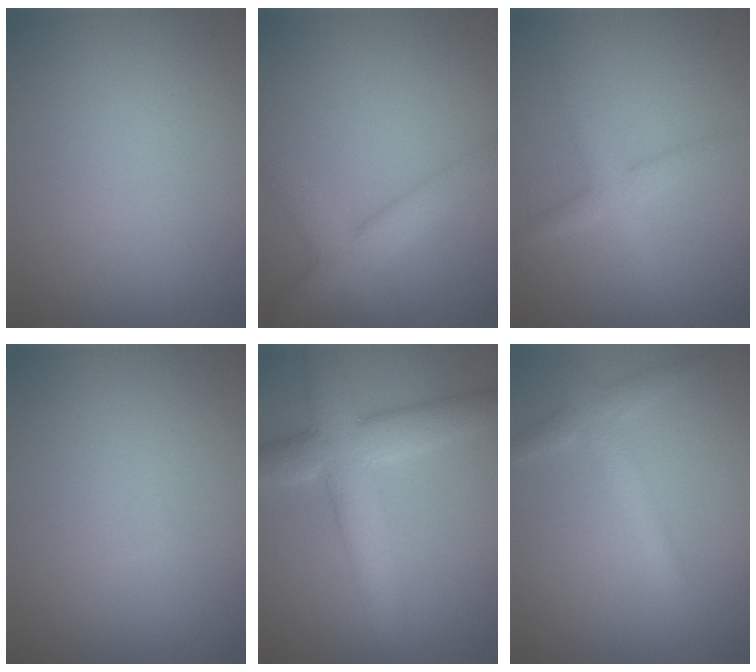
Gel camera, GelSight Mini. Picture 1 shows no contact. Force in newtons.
{"total": 4.6, "press": 4.6, "slide": 0.2}
{"total": 2.3, "press": 2.3, "slide": 0.1}
{"total": 0.0}
{"total": 7.0, "press": 7.0, "slide": 0.4}
{"total": 2.7, "press": 2.7, "slide": 0.3}